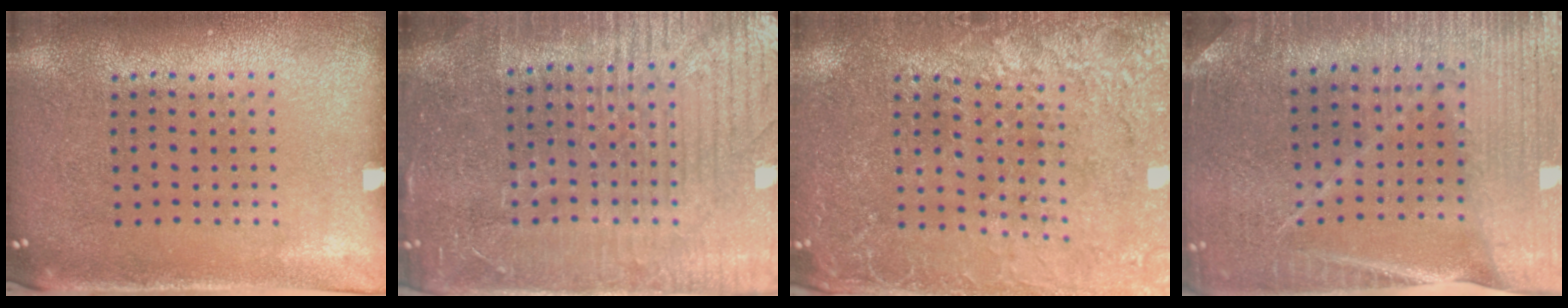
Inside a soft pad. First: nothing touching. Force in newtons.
{"total": 4.4, "press": 4.1, "slide": 1.5}
{"total": 2.7, "press": 2.7, "slide": 0.3}
{"total": 3.0, "press": 3.0, "slide": 0.2}